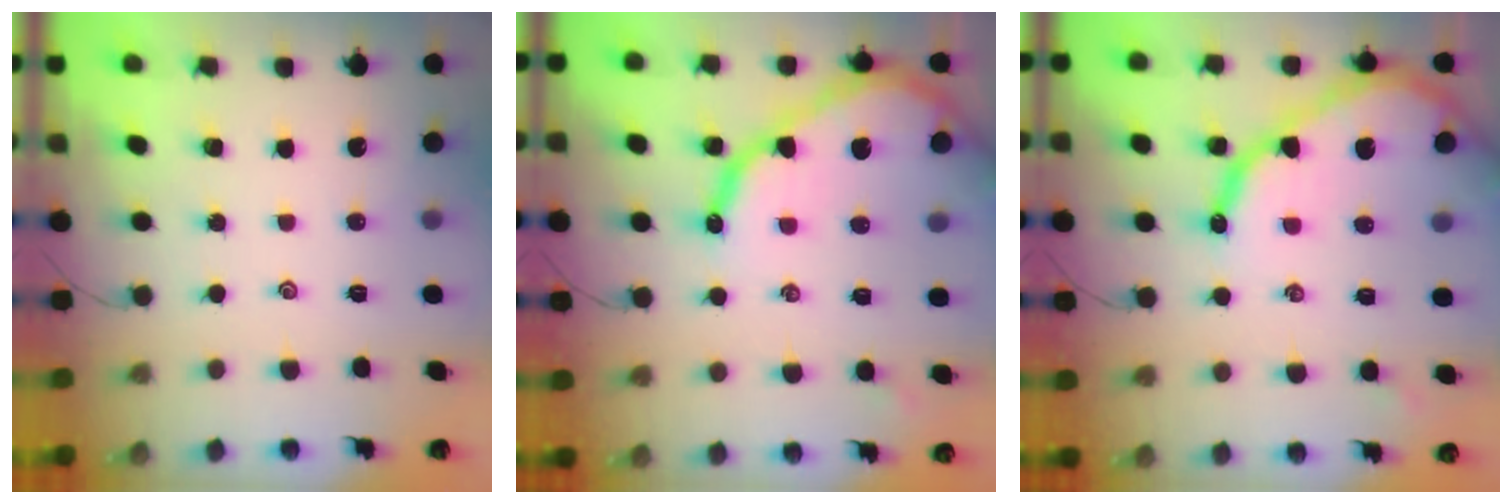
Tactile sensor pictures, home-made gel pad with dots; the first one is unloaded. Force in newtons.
{"total": 15.2, "press": 15.1, "slide": 1.6}
{"total": 15.2, "press": 15.1, "slide": 1.6}